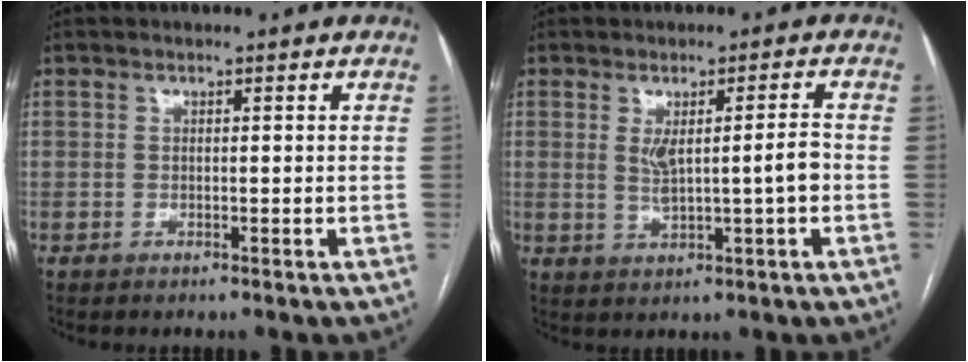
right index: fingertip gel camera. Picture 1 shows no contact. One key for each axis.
{"total": 5.1, "fx": 0.0, "fy": 0.7, "fz": 5.1, "tx": -0.082, "ty": 0.005, "tz": 0.007}